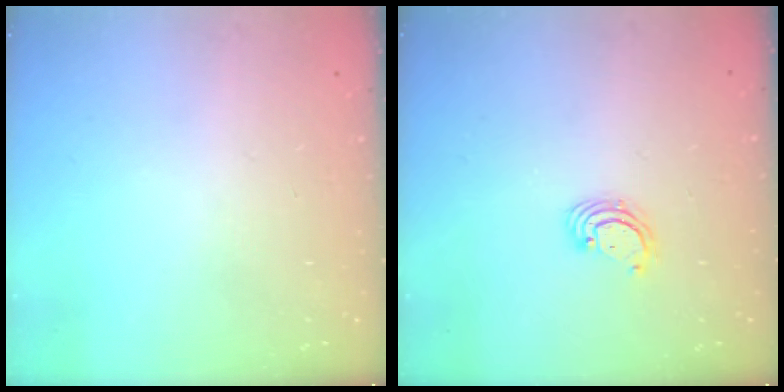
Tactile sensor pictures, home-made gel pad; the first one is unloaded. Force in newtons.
{"total": 3.1, "press": 3.1, "slide": 0.1}